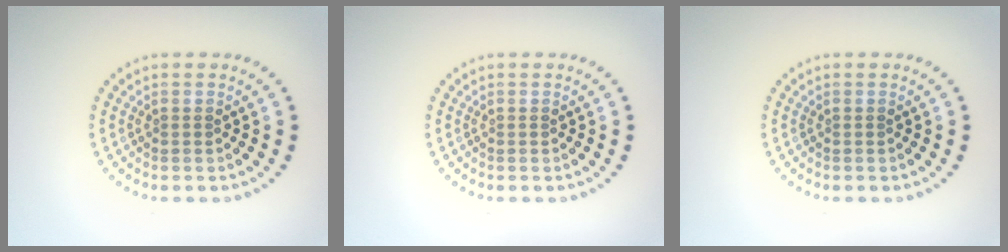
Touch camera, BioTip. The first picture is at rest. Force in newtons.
{"total": 0.0}
{"total": 0.0}